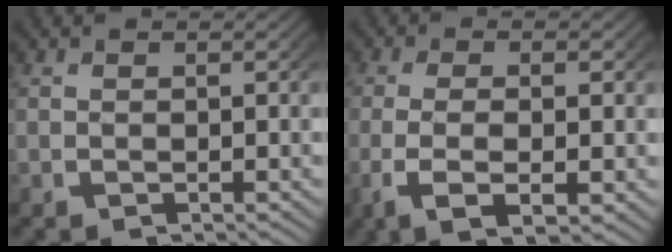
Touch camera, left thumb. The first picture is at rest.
{"total": 5.2, "force": [-1.3, 2.1, 4.6], "torque": [-0.102, -0.012, -0.015]}